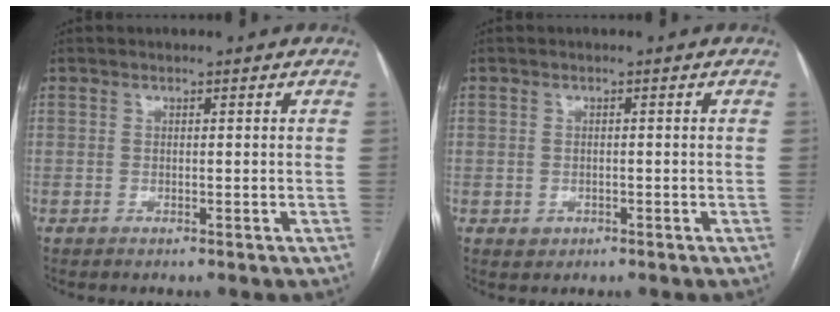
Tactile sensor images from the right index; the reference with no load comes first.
{"total": 1.9, "force": [-0.6, 1.8, 0.3], "torque": [0.002, 0.006, -0.002]}